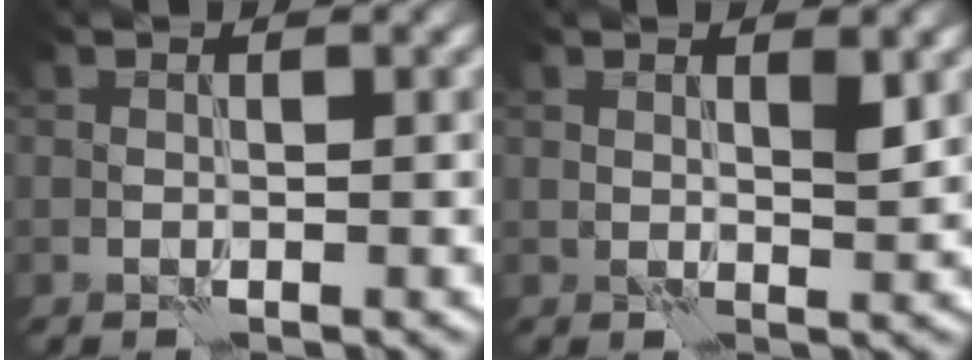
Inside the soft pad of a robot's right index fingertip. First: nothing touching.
{"total": 1.3, "force": [0.7, 0.2, 1.0], "torque": [-0.016, 0.000, 0.014]}